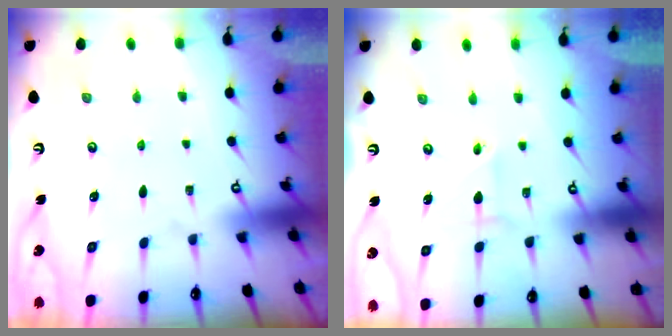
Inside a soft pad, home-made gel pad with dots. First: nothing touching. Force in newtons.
{"total": 2.2, "press": 2.1, "slide": 0.8}